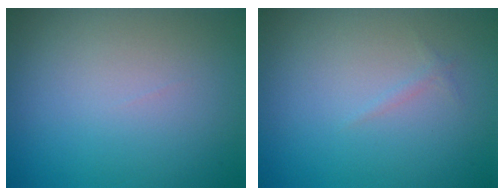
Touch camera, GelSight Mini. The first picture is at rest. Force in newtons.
{"total": 0.5, "press": 0.5, "slide": 0.0}